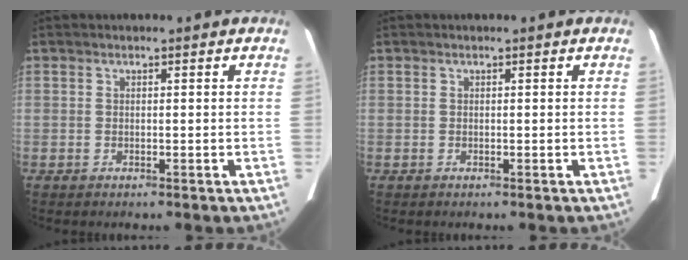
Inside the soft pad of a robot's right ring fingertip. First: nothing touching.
{"total": 0.0}